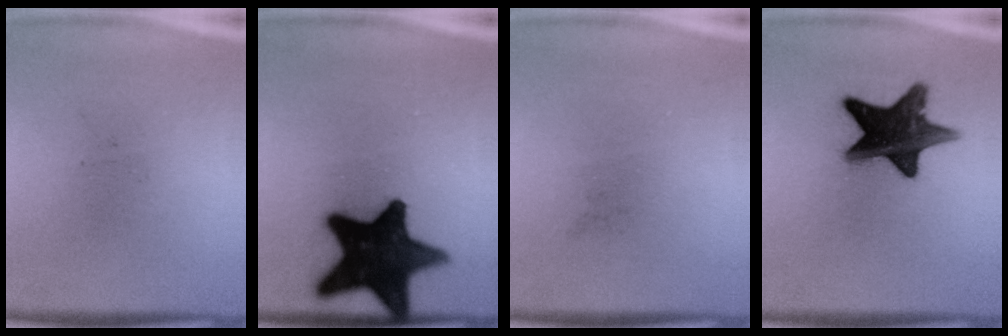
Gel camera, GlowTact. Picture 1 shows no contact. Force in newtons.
{"total": 19.8}
{"total": 0.0}
{"total": 15.0}